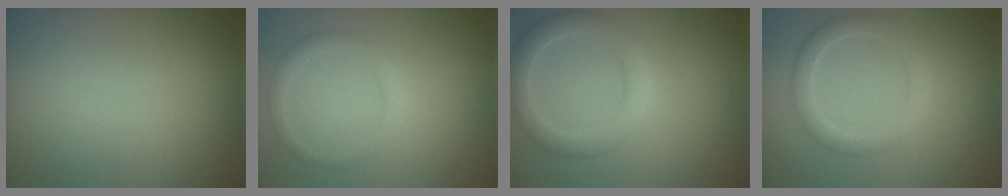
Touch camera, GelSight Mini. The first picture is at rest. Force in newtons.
{"total": 1.5, "press": 1.5, "slide": 0.1}
{"total": 3.2, "press": 3.2, "slide": 0.1}
{"total": 2.6, "press": 2.6, "slide": 0.1}